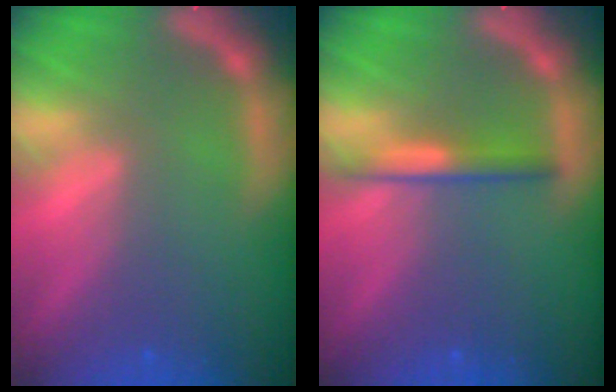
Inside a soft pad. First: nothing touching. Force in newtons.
{"total": 2.4}